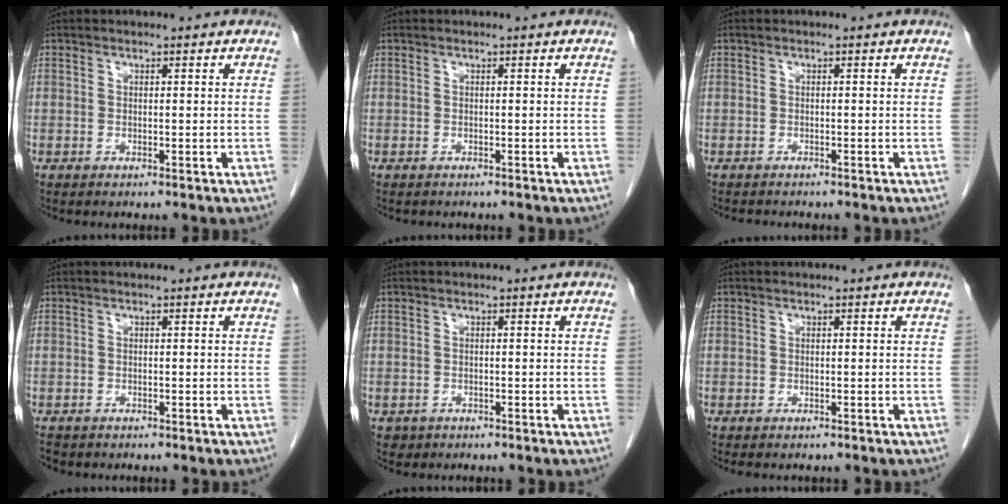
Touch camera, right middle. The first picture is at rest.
{"total": 0.9, "force": [-0.9, 0.3, 0.2], "torque": [-0.014, -0.002, -0.013]}
{"total": 2.1, "force": [-2.0, 0.4, 0.6], "torque": [-0.016, -0.007, -0.026]}
{"total": 1.6, "force": [-1.3, 0.9, 0.4], "torque": [-0.014, -0.002, -0.019]}
{"total": 1.3, "force": [-0.7, 1.1, 0.1], "torque": [-0.008, 0.003, -0.005]}
{"total": 1.2, "force": [-1.0, 0.5, 0.3], "torque": [-0.008, -0.002, -0.013]}